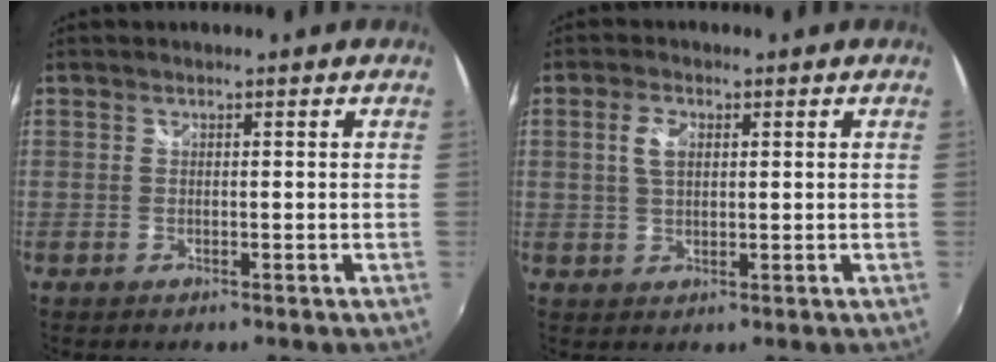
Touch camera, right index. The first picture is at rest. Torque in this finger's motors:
{"motor_torque": [0.94, 0.49, 0.16, 0.07]}